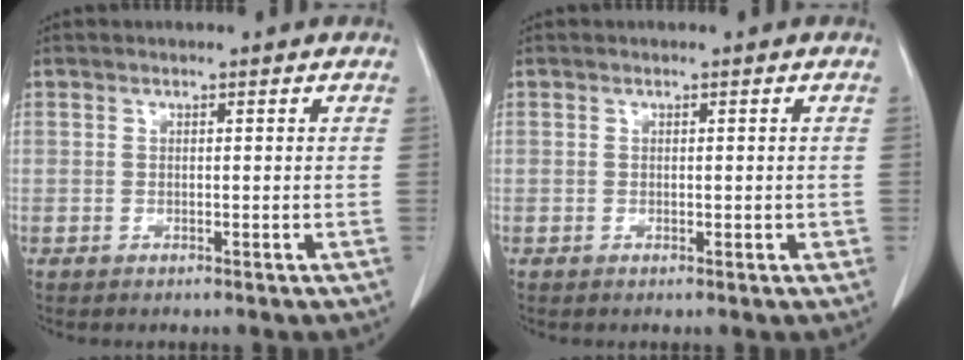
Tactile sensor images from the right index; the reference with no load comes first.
{"total": 0.9, "force": [-0.1, 0.5, 0.8], "torque": [-0.011, 0.001, 0.000]}